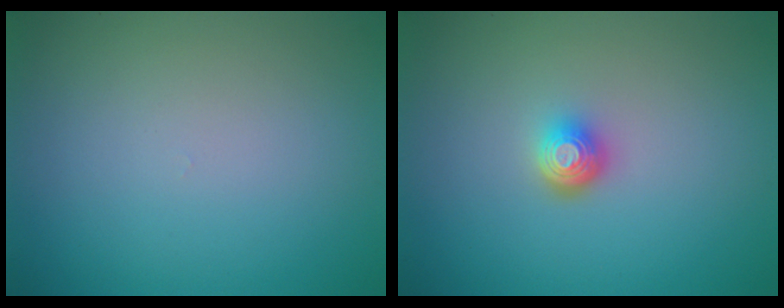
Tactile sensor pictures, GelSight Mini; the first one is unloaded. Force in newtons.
{"total": 1.9, "press": 1.4, "slide": 1.3}